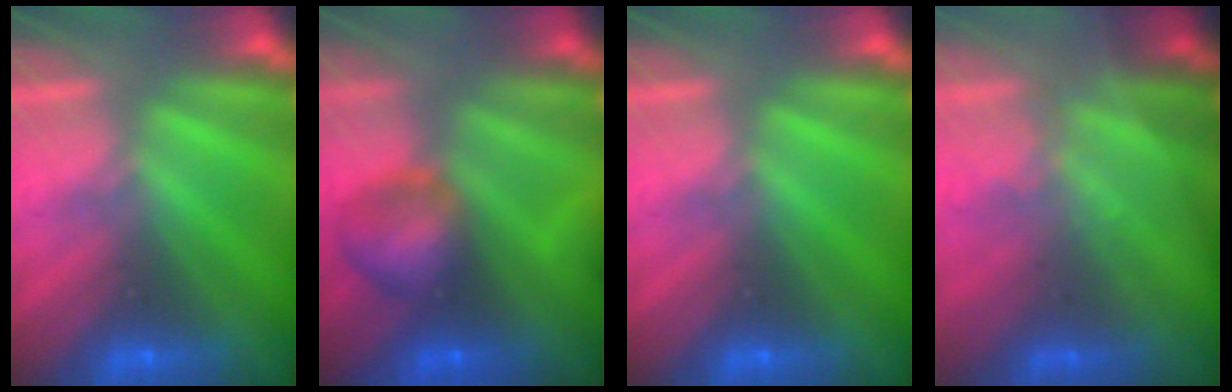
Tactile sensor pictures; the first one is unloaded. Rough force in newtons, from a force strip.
{"total": 8.9}
{"total": 0.0}
{"total": 1.4}